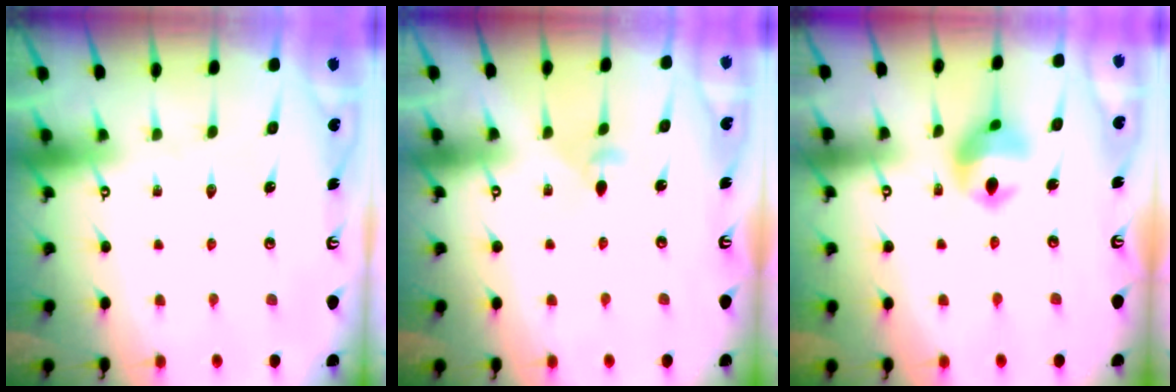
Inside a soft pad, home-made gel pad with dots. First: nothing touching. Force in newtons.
{"total": 3.1, "press": 3.1, "slide": 0.4}
{"total": 10.8, "press": 10.7, "slide": 1.4}